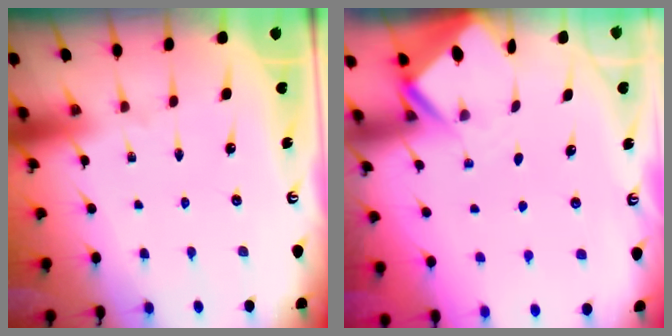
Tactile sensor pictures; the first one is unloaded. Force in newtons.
{"total": 2.4, "press": 2.4, "slide": 0.1}